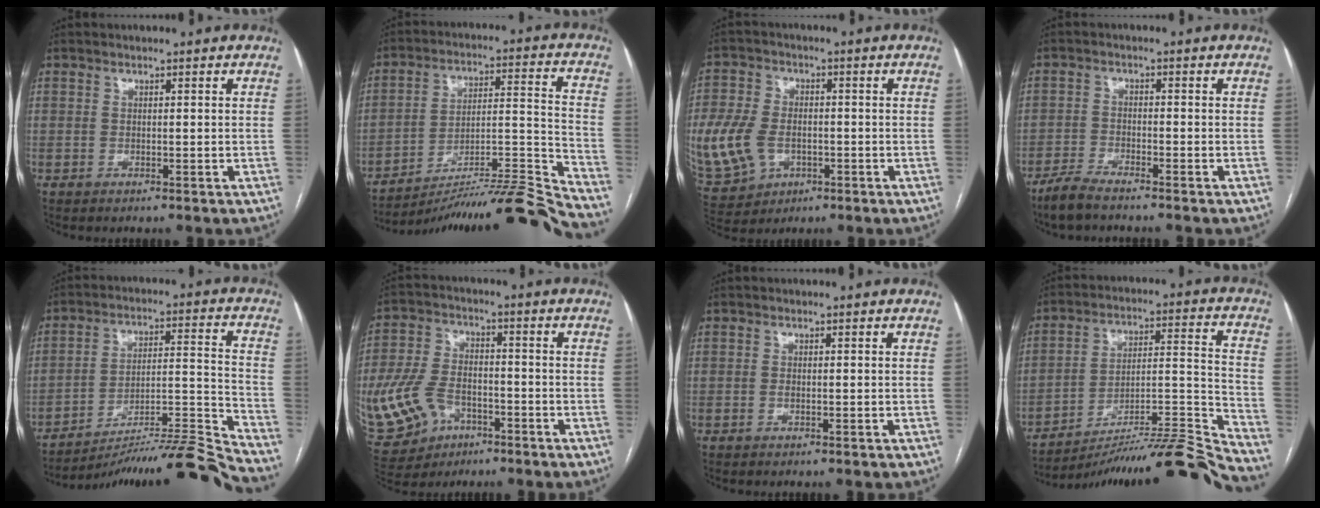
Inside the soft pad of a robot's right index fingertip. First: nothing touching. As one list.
[{"total": 22.6, "force": [-21.2, -3.4, 7.1], "torque": [-0.081, -0.002, -0.319]}, {"total": 17.2, "force": [-3.6, 13.2, 10.4], "torque": [-0.284, 0.005, -0.047]}, {"total": 4.1, "force": [-3.6, 0.3, 1.9], "torque": [-0.044, -0.011, -0.074]}, {"total": 19.9, "force": [-18.8, -3.6, 5.6], "torque": [-0.068, 0.008, -0.287]}, {"total": 18.3, "force": [-7.0, 13.2, 10.6], "torque": [-0.294, 0.005, -0.112]}, {"total": 0.7, "force": [-0.2, 0.3, 0.5], "torque": [-0.013, -0.004, -0.003]}, {"total": 24.7, "force": [-23.0, -2.5, 8.5], "torque": [-0.081, -0.002, -0.340]}]